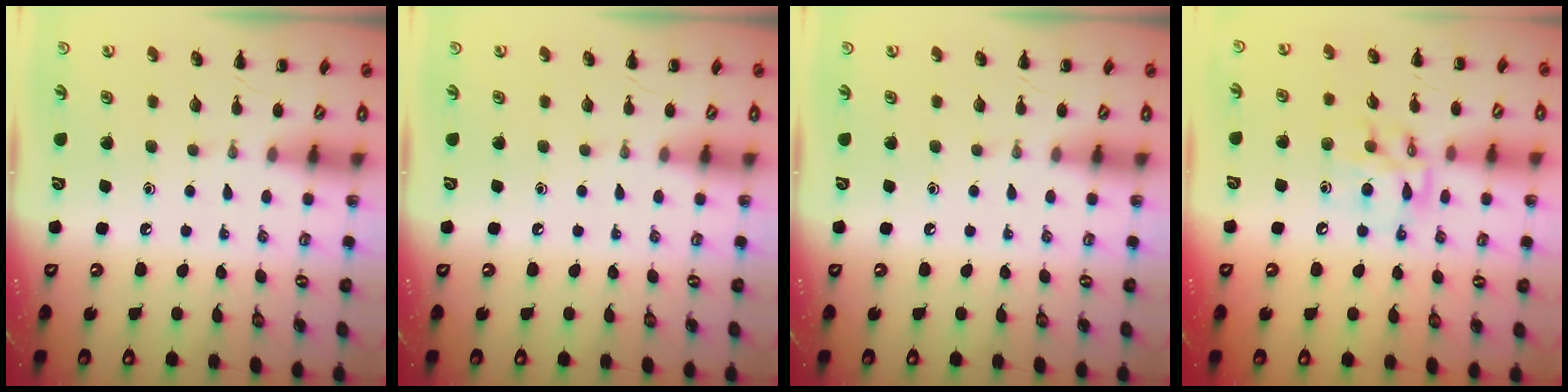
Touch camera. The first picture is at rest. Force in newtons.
{"total": 0.0}
{"total": 0.0}
{"total": 11.4, "press": 11.3, "slide": 1.5}